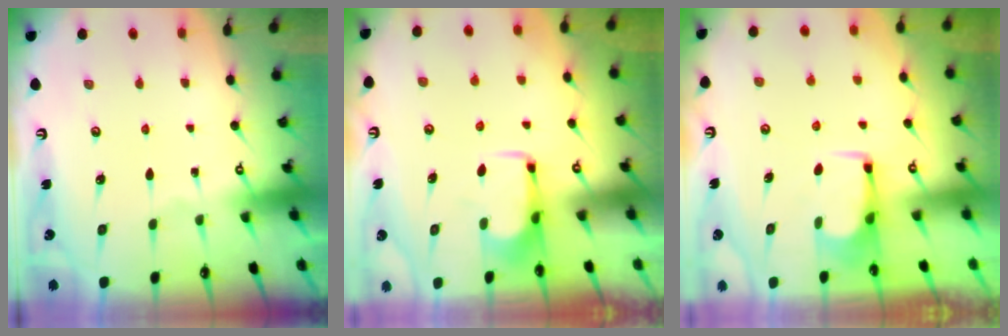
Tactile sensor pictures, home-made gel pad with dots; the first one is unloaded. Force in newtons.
{"total": 2.0, "press": 2.0, "slide": 0.2}
{"total": 2.6, "press": 2.6, "slide": 0.4}